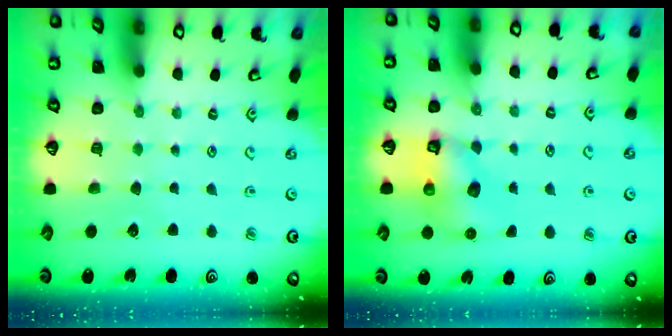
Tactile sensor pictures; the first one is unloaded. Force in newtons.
{"total": 7.0, "press": 7.0, "slide": 0.1}